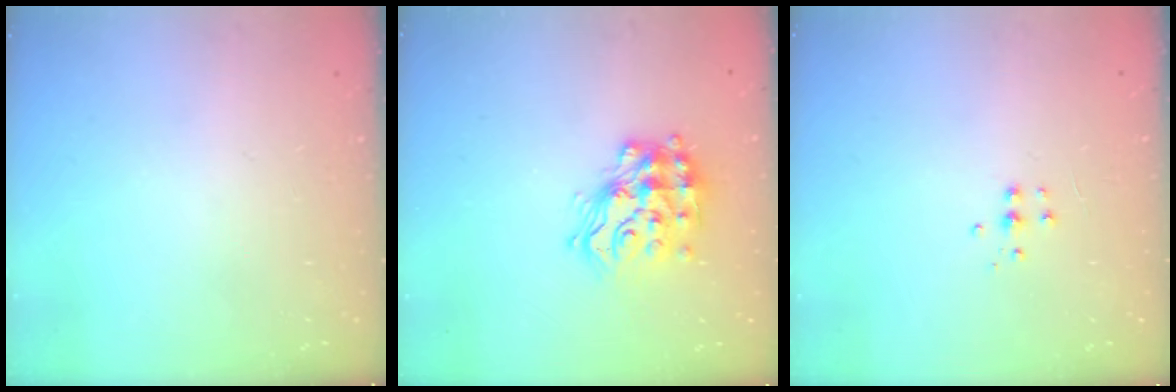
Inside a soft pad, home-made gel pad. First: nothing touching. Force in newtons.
{"total": 15.7, "press": 15.6, "slide": 0.7}
{"total": 4.0, "press": 4.0, "slide": 0.4}